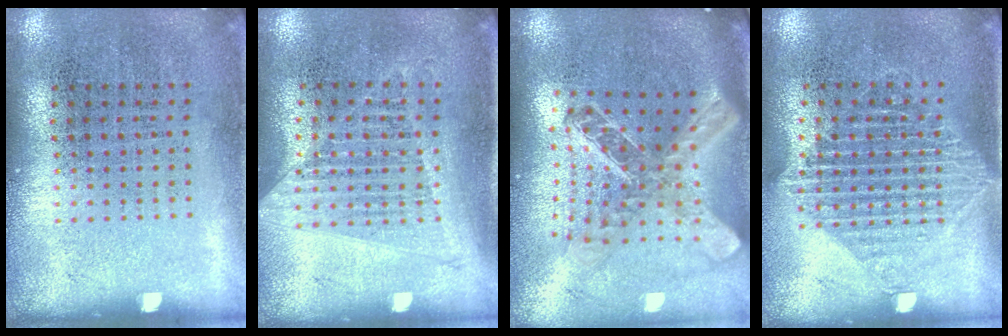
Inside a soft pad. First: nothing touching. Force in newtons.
{"total": 1.2, "press": 1.1, "slide": 0.5}
{"total": 2.6, "press": 2.0, "slide": 1.7}
{"total": 1.4, "press": 1.2, "slide": 0.9}